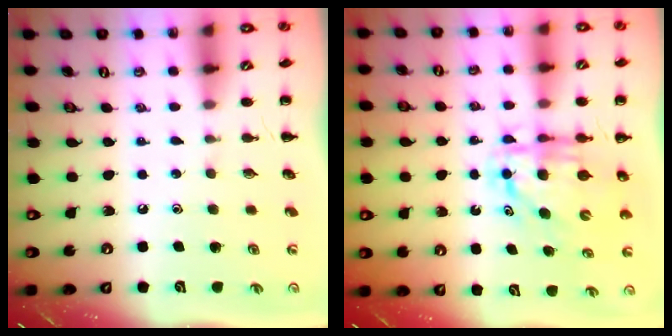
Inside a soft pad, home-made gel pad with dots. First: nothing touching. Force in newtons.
{"total": 6.9, "press": 6.8, "slide": 1.3}